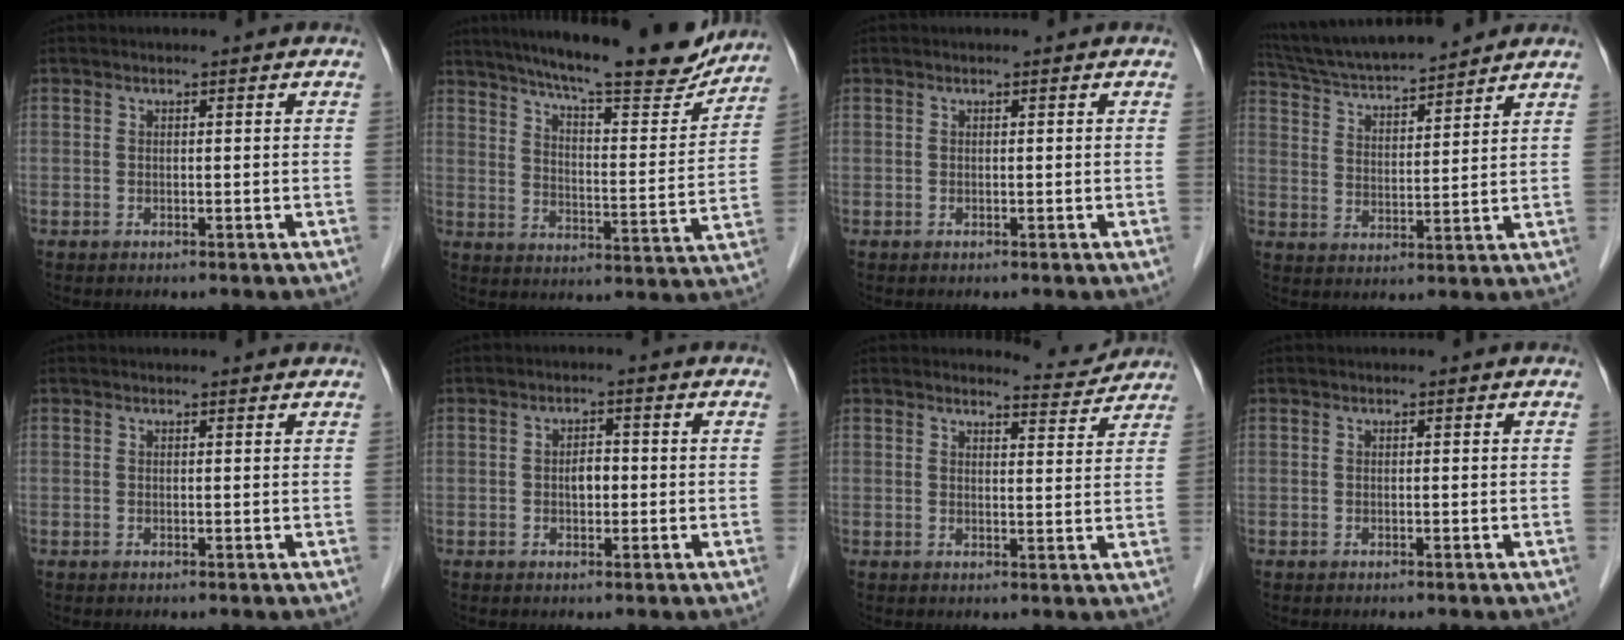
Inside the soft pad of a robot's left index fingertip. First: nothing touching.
{"total": 21.8, "force": [18.9, 2.8, 10.4], "torque": [-0.164, -0.019, 0.258]}
{"total": 0.0}
{"total": 14.7, "force": [13.4, 1.3, 5.8], "torque": [-0.110, 0.021, 0.231]}
{"total": 1.5, "force": [1.5, 0.1, 0.2], "torque": [-0.010, 0.003, 0.015]}
{"total": 2.3, "force": [-0.2, 1.3, 1.9], "torque": [-0.031, 0.005, -0.002]}
{"total": 3.9, "force": [3.8, 0.1, -0.6], "torque": [-0.001, -0.019, 0.047]}
{"total": 0.0}